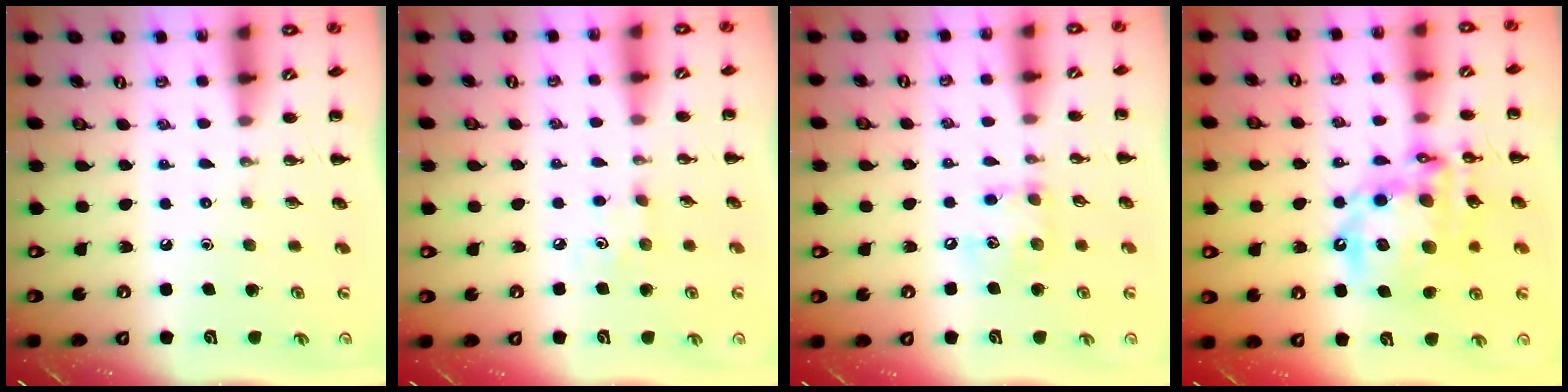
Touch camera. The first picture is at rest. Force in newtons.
{"total": 3.5, "press": 3.4, "slide": 0.9}
{"total": 8.6, "press": 8.5, "slide": 1.1}
{"total": 19.3, "press": 18.8, "slide": 4.2}